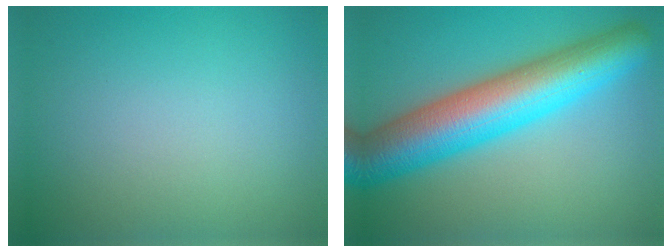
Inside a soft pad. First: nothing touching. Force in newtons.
{"total": 10.1, "press": 10.1, "slide": 0.2}